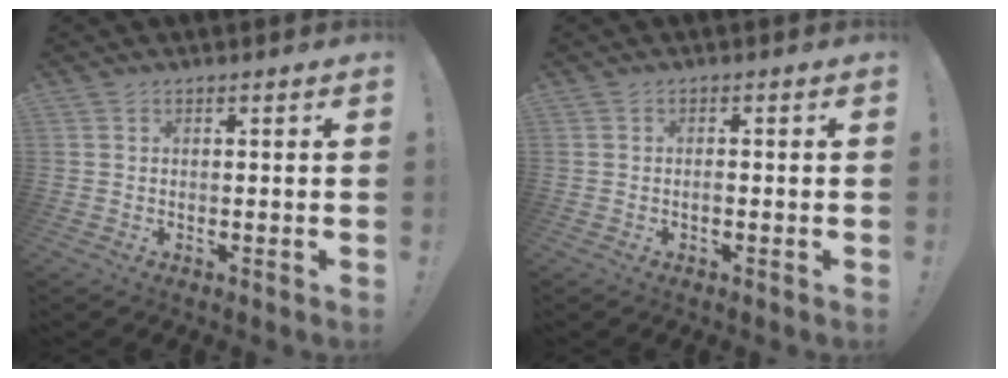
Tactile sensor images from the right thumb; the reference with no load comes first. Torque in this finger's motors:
{"motor_torque": [0.38, -0.24, 0.48, -0.18, 0.00]}